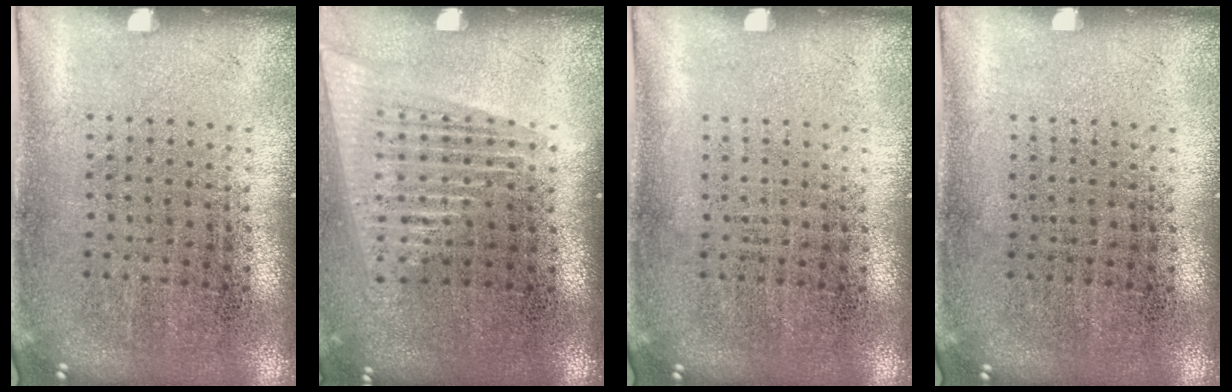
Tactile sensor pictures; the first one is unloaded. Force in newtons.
{"total": 1.6, "press": 1.4, "slide": 0.8}
{"total": 0.0}
{"total": 0.0}